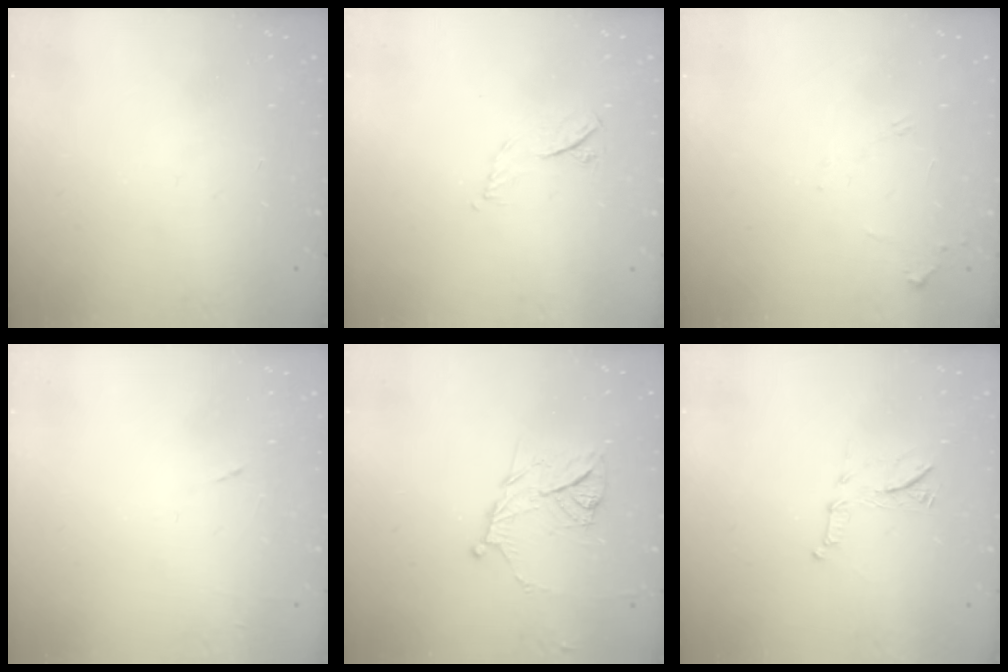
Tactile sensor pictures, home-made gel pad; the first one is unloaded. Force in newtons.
{"total": 5.2, "press": 5.1, "slide": 0.8}
{"total": 6.3, "press": 6.3, "slide": 0.8}
{"total": 4.6, "press": 4.6, "slide": 0.6}
{"total": 11.4, "press": 11.3, "slide": 0.7}
{"total": 8.6, "press": 8.5, "slide": 1.1}